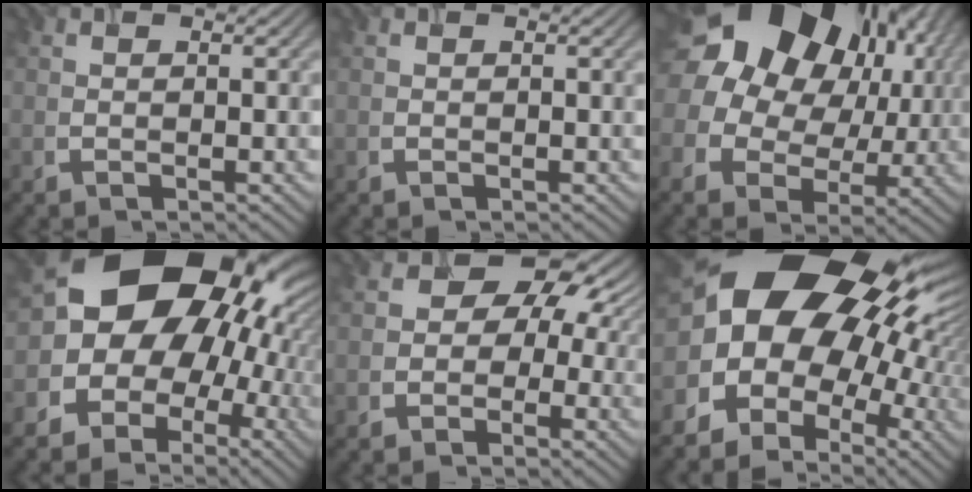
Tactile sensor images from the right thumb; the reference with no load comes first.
{"total": 0.0}
{"total": 24.6, "force": [7.6, 20.0, 12.2], "torque": [-0.278, 0.020, 0.123]}
{"total": 17.4, "force": [2.1, 14.1, 10.0], "torque": [-0.152, -0.020, 0.037]}
{"total": 7.7, "force": [0.6, 6.2, 4.6], "torque": [-0.041, 0.012, -0.023]}
{"total": 19.9, "force": [3.6, 14.1, 13.5], "torque": [-0.222, -0.004, 0.079]}